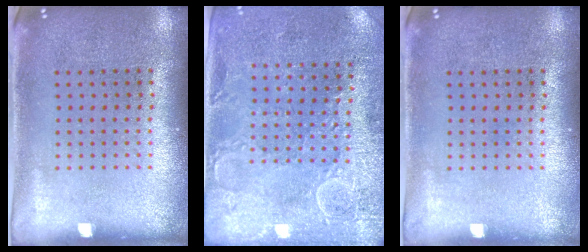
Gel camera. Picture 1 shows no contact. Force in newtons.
{"total": 2.7, "press": 2.6, "slide": 0.8}
{"total": 0.0}